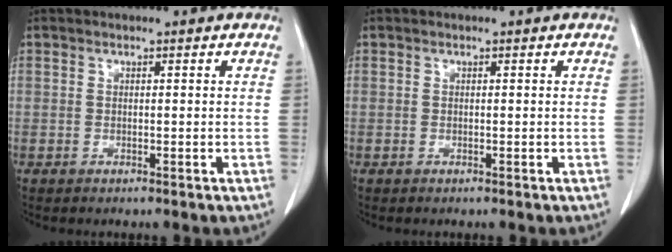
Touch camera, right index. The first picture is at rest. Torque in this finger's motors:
{"motor_torque": [0.00, 0.00, 0.00, 0.00]}